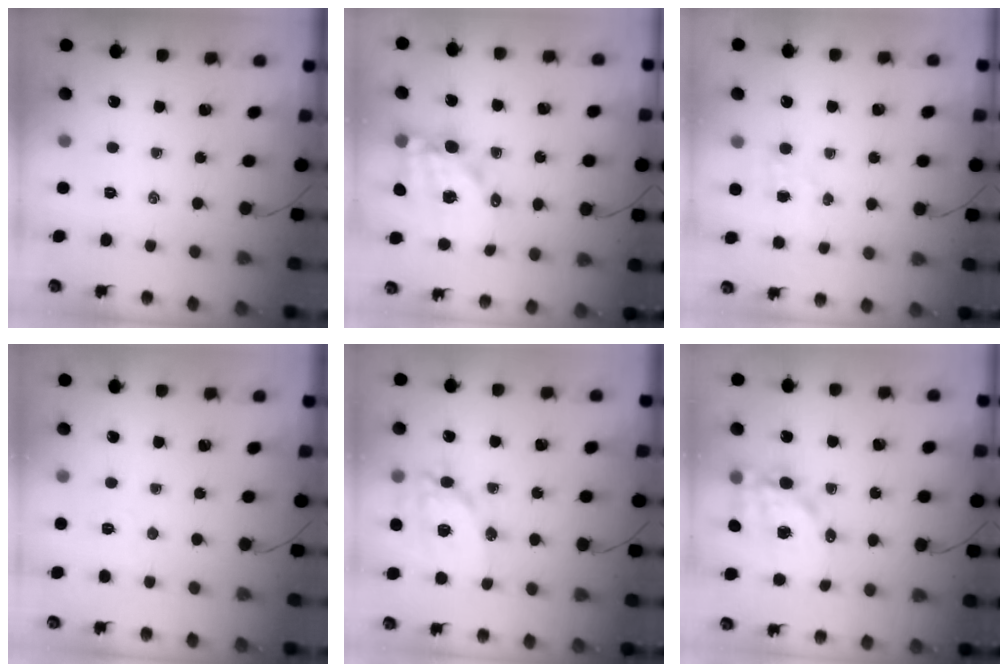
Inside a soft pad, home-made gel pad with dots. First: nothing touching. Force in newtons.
{"total": 15.7, "press": 15.2, "slide": 3.8}
{"total": 3.6, "press": 3.5, "slide": 1.0}
{"total": 3.0, "press": 2.9, "slide": 0.9}
{"total": 15.1, "press": 15.0, "slide": 2.2}
{"total": 14.2, "press": 13.9, "slide": 3.3}